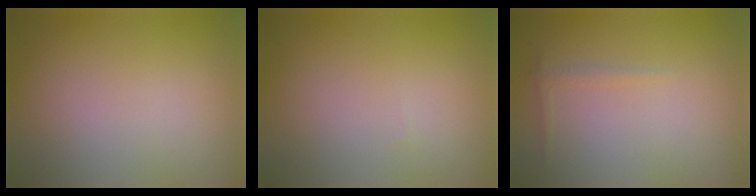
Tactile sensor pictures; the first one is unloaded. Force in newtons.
{"total": 0.0}
{"total": 0.7, "press": 0.7, "slide": 0.1}